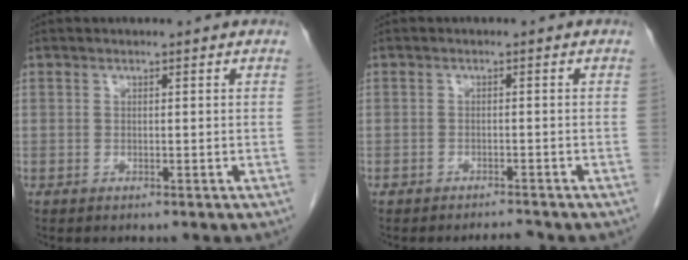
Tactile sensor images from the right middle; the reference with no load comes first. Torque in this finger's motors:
{"motor_torque": [-0.18, 0.04, 0.04, 0.00]}